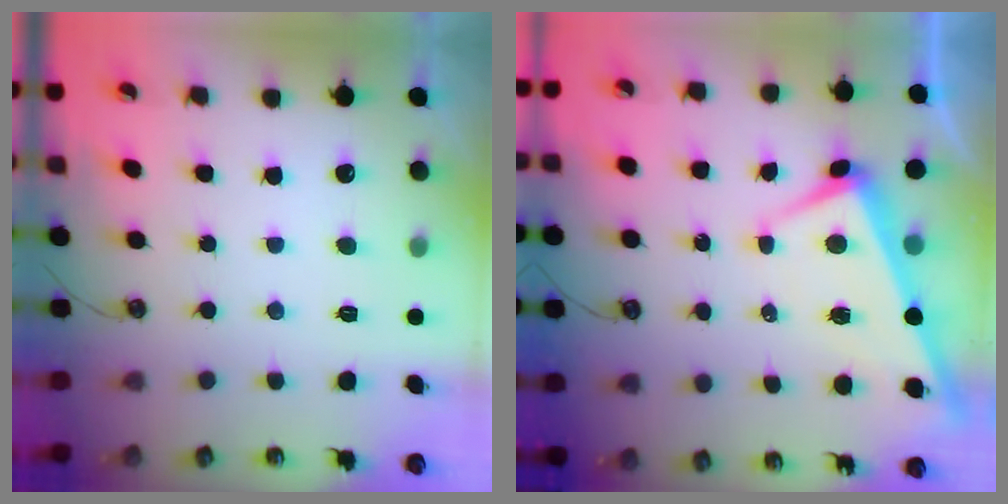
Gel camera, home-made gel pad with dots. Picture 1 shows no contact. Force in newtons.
{"total": 2.5, "press": 2.4, "slide": 0.7}